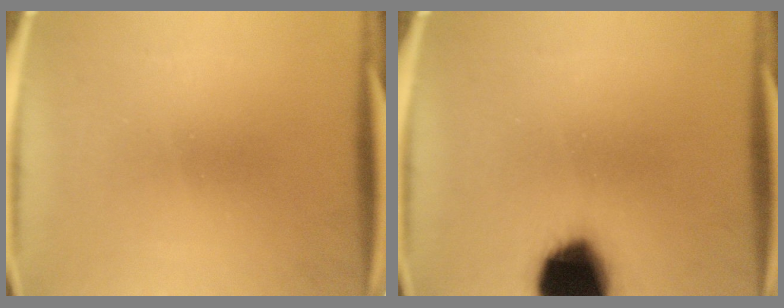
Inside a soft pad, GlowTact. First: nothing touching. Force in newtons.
{"total": 18.8}